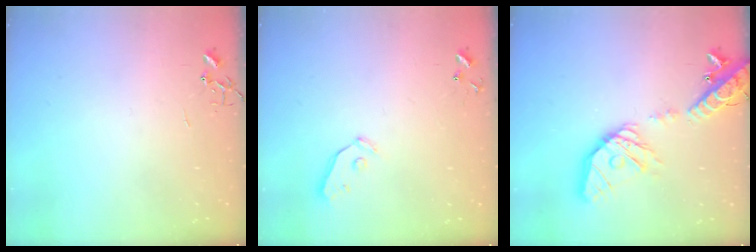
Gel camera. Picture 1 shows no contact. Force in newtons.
{"total": 3.8, "press": 3.7, "slide": 0.8}
{"total": 20.4, "press": 20.1, "slide": 3.3}